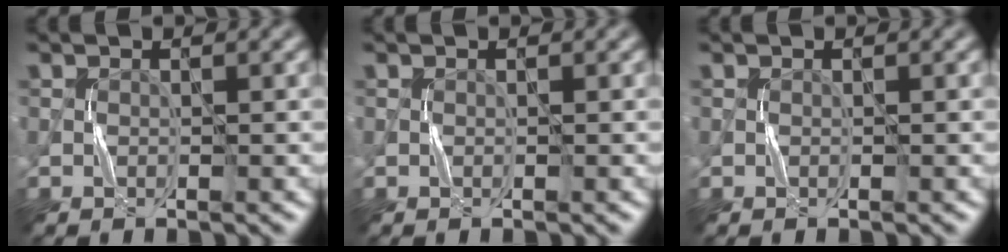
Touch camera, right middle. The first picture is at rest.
{"total": 0.0}
{"total": 0.0}